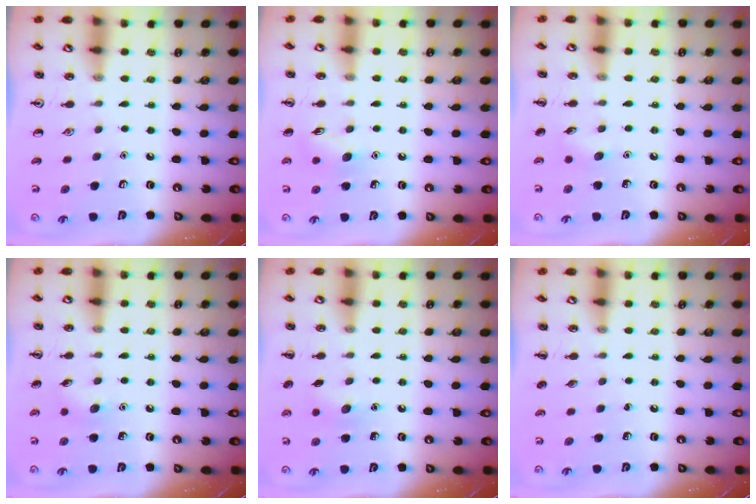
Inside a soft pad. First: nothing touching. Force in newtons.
{"total": 7.3, "press": 7.2, "slide": 1.2}
{"total": 4.7, "press": 4.5, "slide": 1.5}
{"total": 5.6, "press": 5.4, "slide": 1.5}
{"total": 6.1, "press": 6.0, "slide": 1.3}
{"total": 0.0}